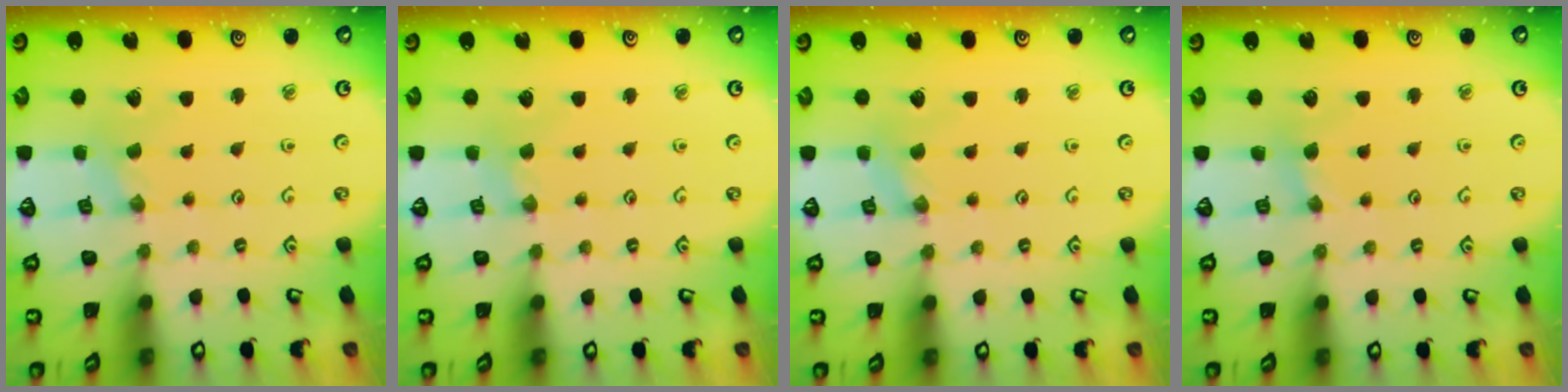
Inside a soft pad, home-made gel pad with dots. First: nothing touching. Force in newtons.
{"total": 1.2, "press": 1.2, "slide": 0.3}
{"total": 0.0}
{"total": 2.5, "press": 2.5, "slide": 0.5}